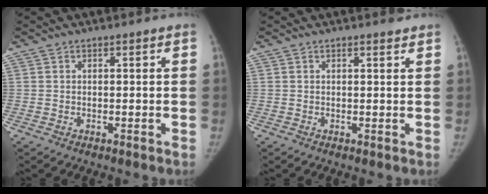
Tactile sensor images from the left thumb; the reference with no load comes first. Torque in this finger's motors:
{"motor_torque": [0.49, 0.02, 0.12, 0.07, 0.03]}